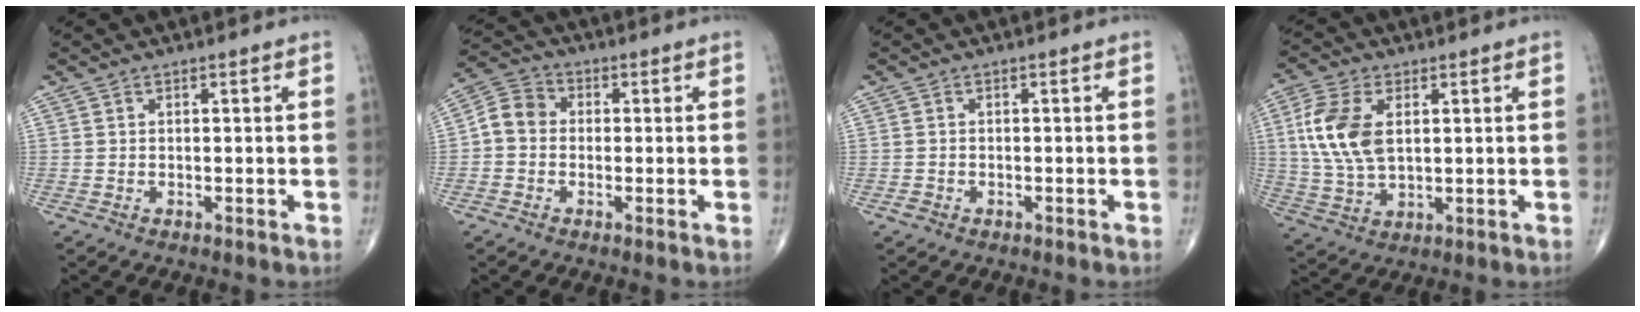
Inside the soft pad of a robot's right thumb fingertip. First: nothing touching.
{"total": 5.9, "force": [-0.5, 5.0, 3.1], "torque": [-0.042, 0.020, -0.025]}
{"total": 1.0, "force": [-0.6, 0.8, 0.3], "torque": [-0.003, 0.006, -0.012]}
{"total": 11.5, "force": [2.3, 6.6, 9.1], "torque": [-0.193, -0.007, 0.046]}